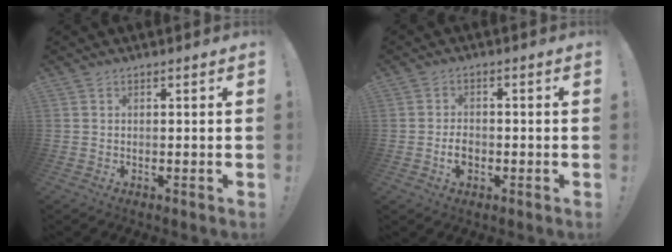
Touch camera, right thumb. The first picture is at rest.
{"total": 4.1, "force": [-1.6, 2.9, 2.5], "torque": [-0.029, 0.000, -0.031]}